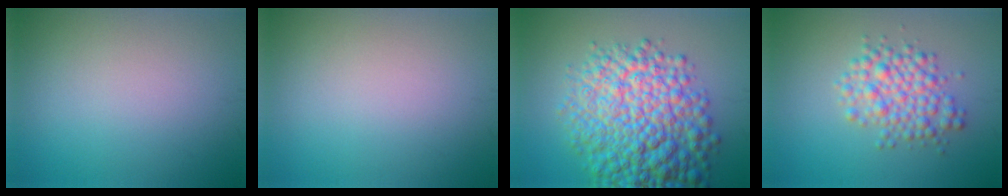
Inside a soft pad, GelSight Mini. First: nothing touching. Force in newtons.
{"total": 0.0}
{"total": 11.7, "press": 11.7, "slide": 0.4}
{"total": 4.2, "press": 4.2, "slide": 0.1}